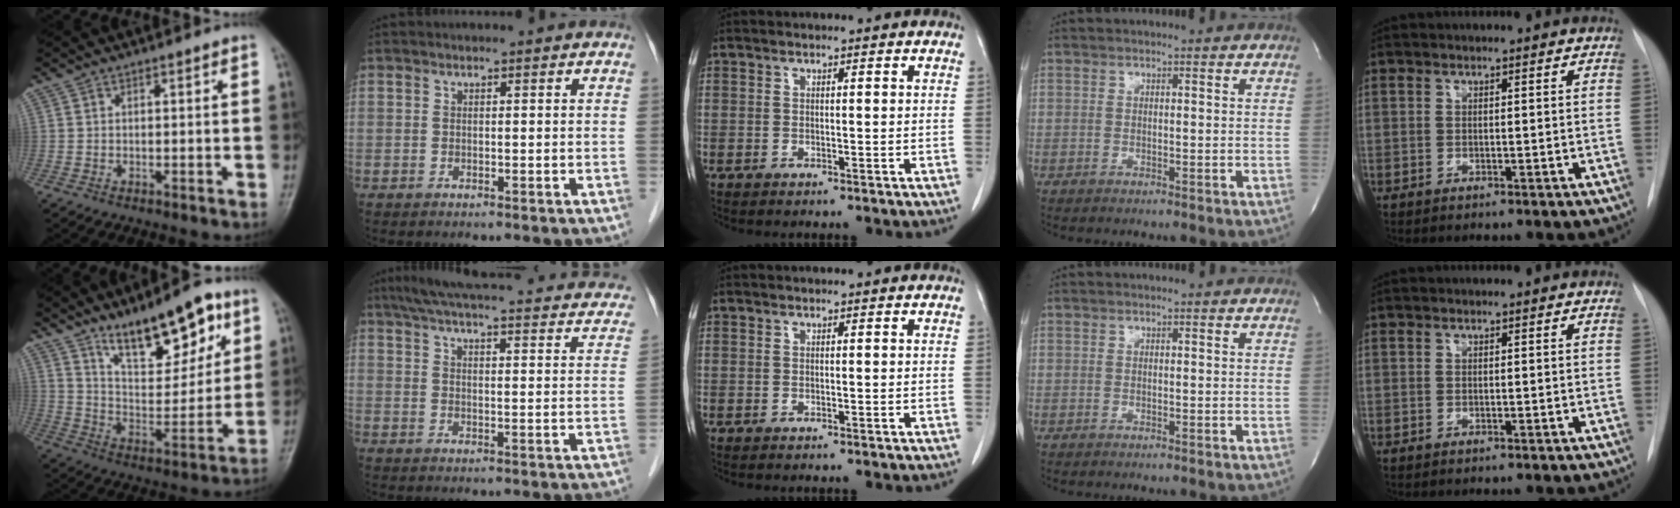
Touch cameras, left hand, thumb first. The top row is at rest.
{"thumb": {"total": 17.3, "force": [10.8, 6.5, 11.8], "torque": [-0.143, -0.058, 0.187]}, "index": {"total": 26.7, "force": [22.3, 5.1, 13.8], "torque": [-0.199, 0.015, 0.261]}}